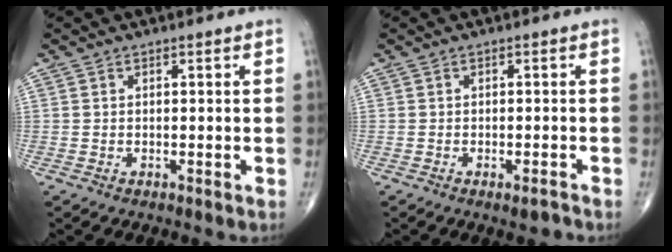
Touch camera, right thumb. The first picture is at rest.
{"total": 1.9, "force": [-1.2, 0.6, 1.3], "torque": [-0.018, 0.004, -0.016]}